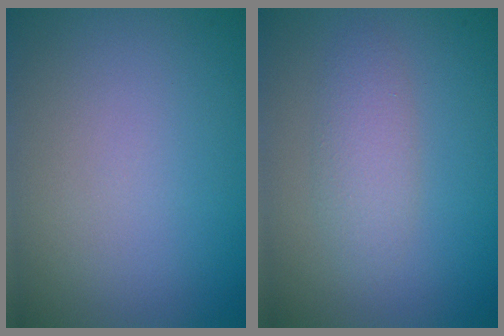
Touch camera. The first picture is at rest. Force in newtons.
{"total": 2.3, "press": 2.3, "slide": 0.1}